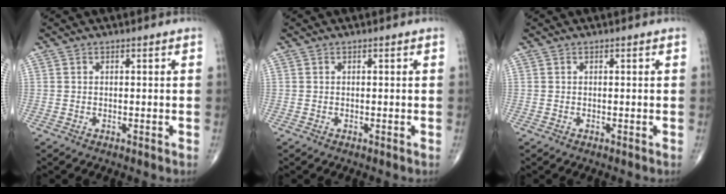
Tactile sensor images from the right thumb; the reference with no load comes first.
{"total": 0.0}
{"total": 0.0}